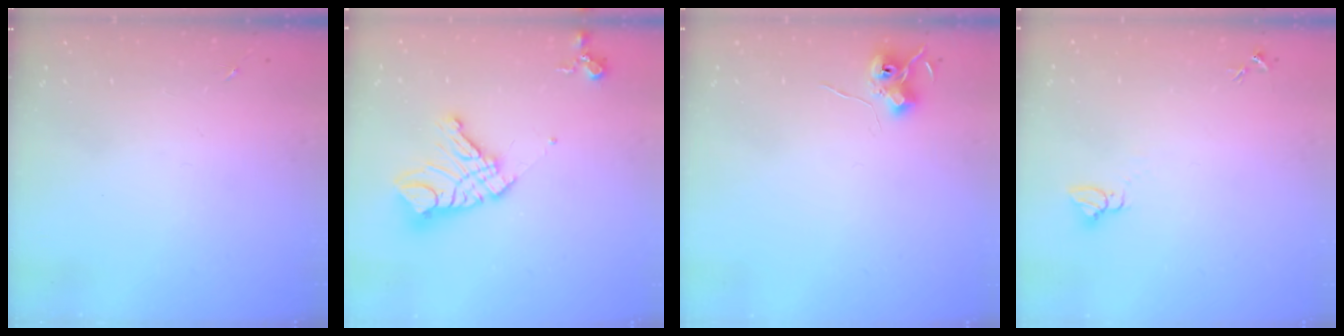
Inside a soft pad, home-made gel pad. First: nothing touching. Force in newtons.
{"total": 16.4, "press": 16.3, "slide": 2.1}
{"total": 6.9, "press": 6.9, "slide": 0.6}
{"total": 2.7, "press": 2.7, "slide": 0.1}